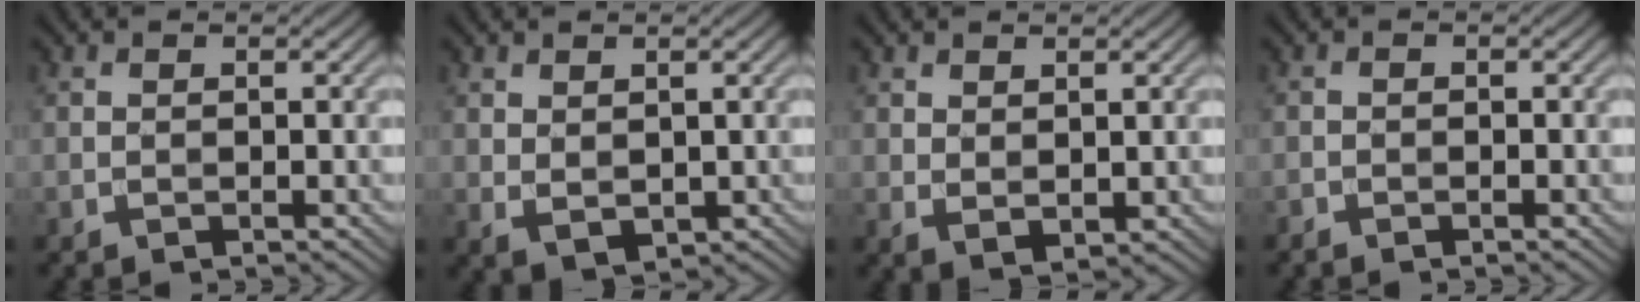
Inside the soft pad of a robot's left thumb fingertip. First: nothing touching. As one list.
[{"total": 2.3, "force": [0.7, 1.5, 1.6], "torque": [-0.035, -0.008, 0.021]}, {"total": 2.1, "force": [1.0, 1.1, 1.5], "torque": [-0.031, -0.008, 0.025]}, {"total": 0.9, "force": [-0.8, 0.2, 0.3], "torque": [-0.006, -0.002, -0.017]}]